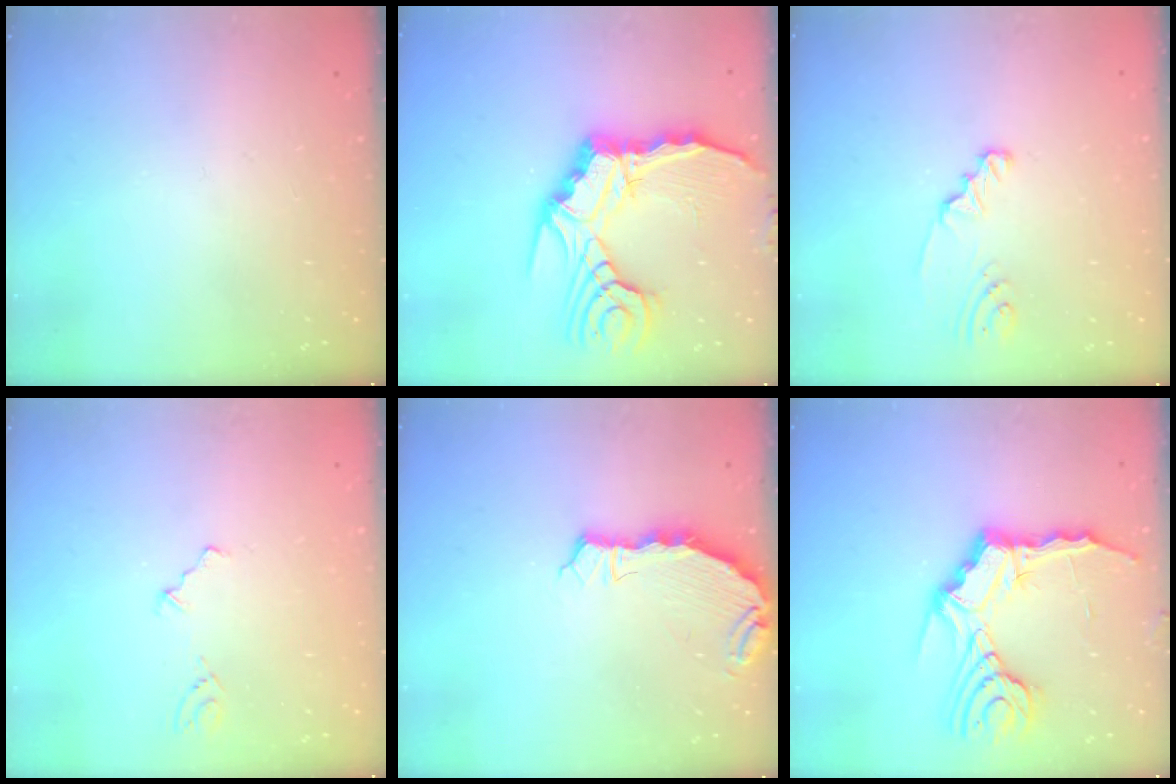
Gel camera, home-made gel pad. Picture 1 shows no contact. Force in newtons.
{"total": 17.8, "press": 17.7, "slide": 2.2}
{"total": 2.3, "press": 2.3, "slide": 0.3}
{"total": 2.1, "press": 1.8, "slide": 1.1}
{"total": 6.9, "press": 5.2, "slide": 4.5}
{"total": 15.3, "press": 15.2, "slide": 1.8}